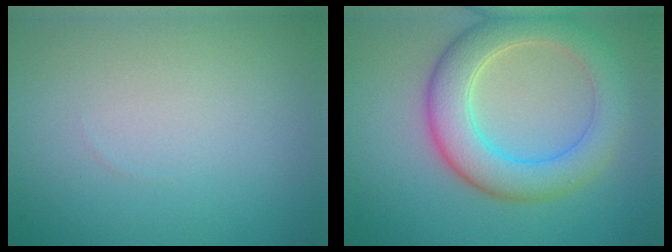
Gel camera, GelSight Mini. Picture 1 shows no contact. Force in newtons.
{"total": 6.2, "press": 6.2, "slide": 0.4}